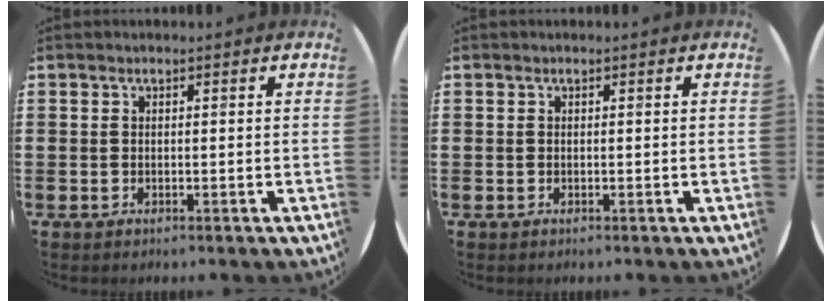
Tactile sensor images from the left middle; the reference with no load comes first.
{"total": 0.0}